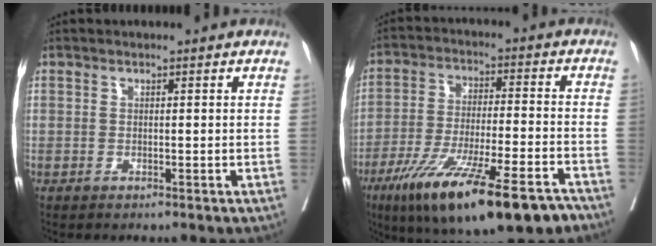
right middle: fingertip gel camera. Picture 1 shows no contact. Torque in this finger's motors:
{"motor_torque": [1.18, -0.96, 0.51, 0.21]}